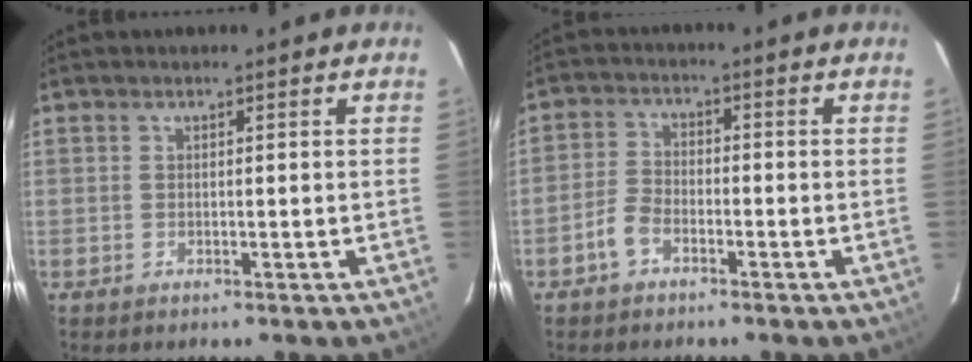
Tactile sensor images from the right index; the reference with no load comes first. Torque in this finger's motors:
{"motor_torque": [0.40, -0.34, 0.14, 0.03]}